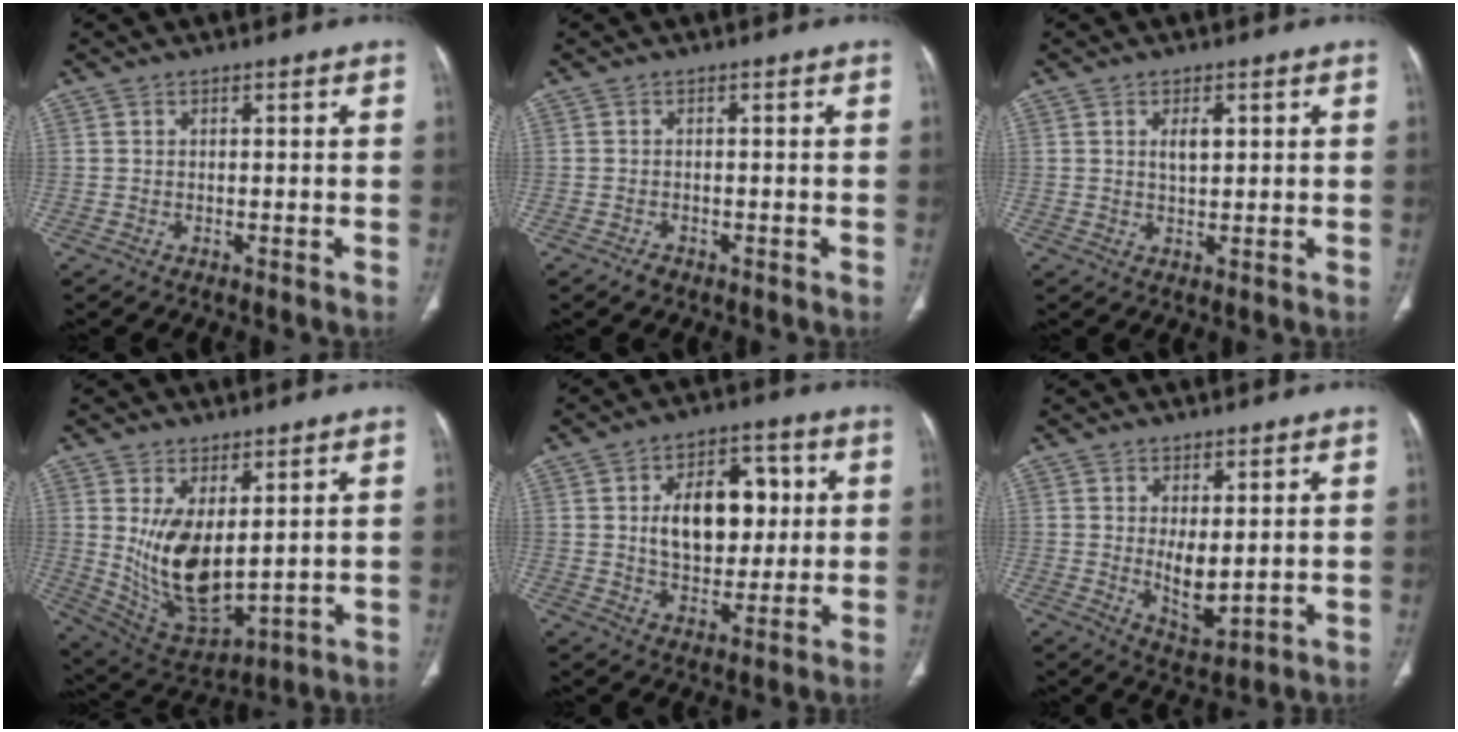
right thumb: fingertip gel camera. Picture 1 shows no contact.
{"total": 1.3, "force": [-0.9, 0.9, 0.5], "torque": [-0.009, 0.004, -0.013]}
{"total": 4.9, "force": [1.1, 2.6, 4.0], "torque": [-0.059, -0.001, 0.020]}
{"total": 13.4, "force": [2.3, 6.8, 11.3], "torque": [-0.194, -0.029, 0.071]}
{"total": 14.7, "force": [2.4, 9.4, 11.1], "torque": [-0.122, 0.006, 0.040]}
{"total": 6.5, "force": [0.5, 3.1, 5.6], "torque": [-0.080, -0.020, 0.024]}